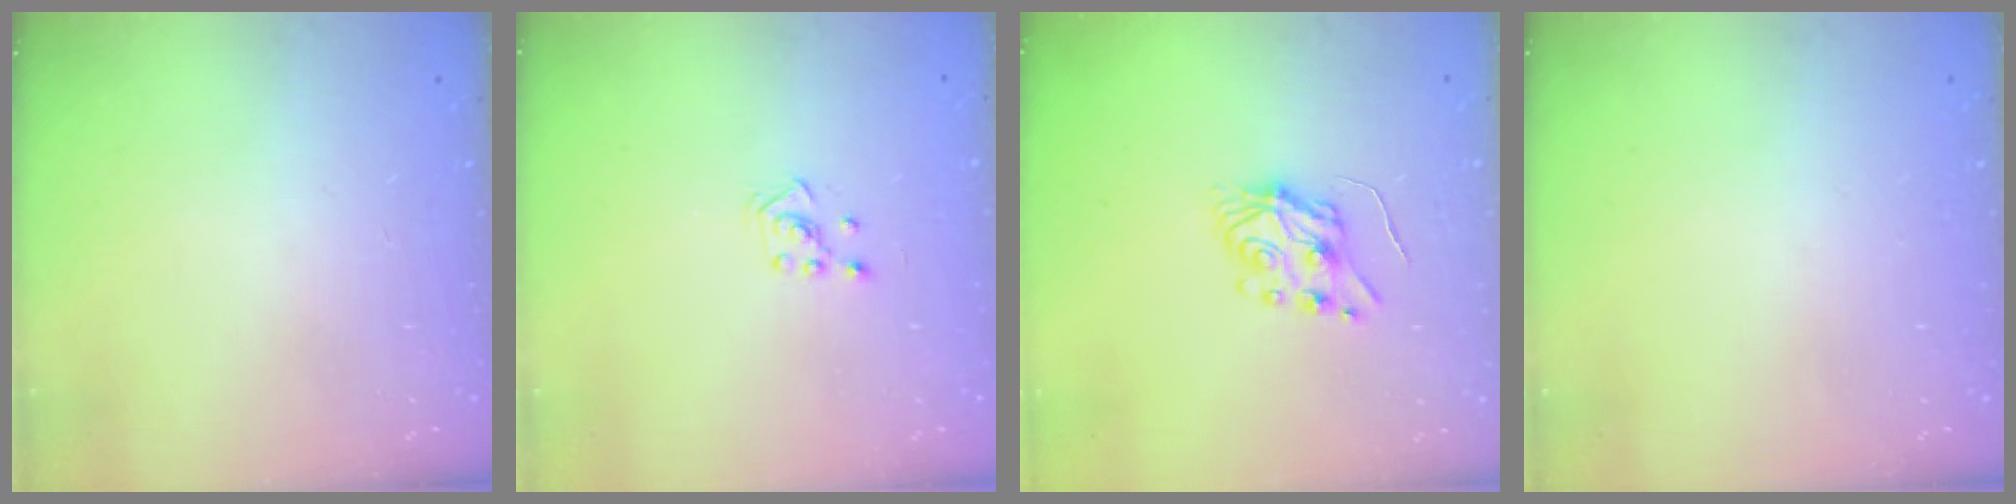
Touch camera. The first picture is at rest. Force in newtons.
{"total": 2.6, "press": 2.5, "slide": 0.6}
{"total": 6.0, "press": 6.0, "slide": 0.6}
{"total": 0.0}